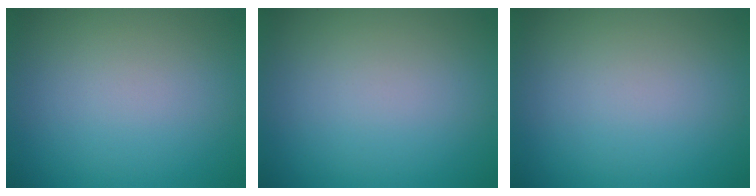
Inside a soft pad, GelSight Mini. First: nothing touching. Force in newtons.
{"total": 0.0}
{"total": 0.0}